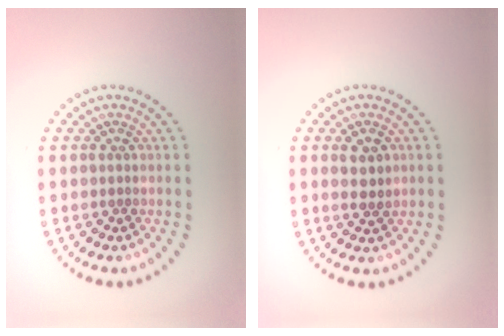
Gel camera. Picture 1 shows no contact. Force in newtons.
{"total": 2.1, "press": 2.0, "slide": 0.4}